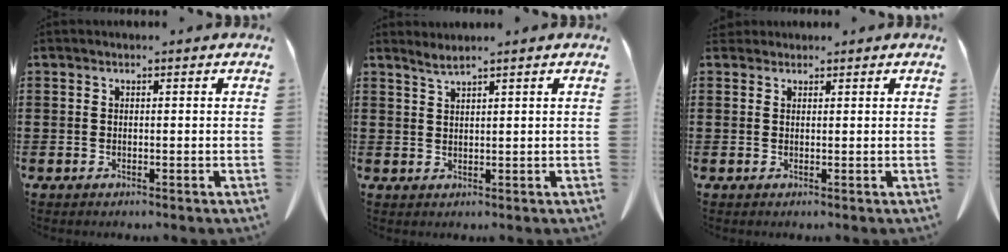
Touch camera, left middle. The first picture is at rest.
{"total": 1.6, "force": [1.4, -0.2, 0.7], "torque": [-0.016, 0.000, 0.027]}
{"total": 1.1, "force": [1.0, 0.5, 0.1], "torque": [-0.006, 0.004, 0.019]}